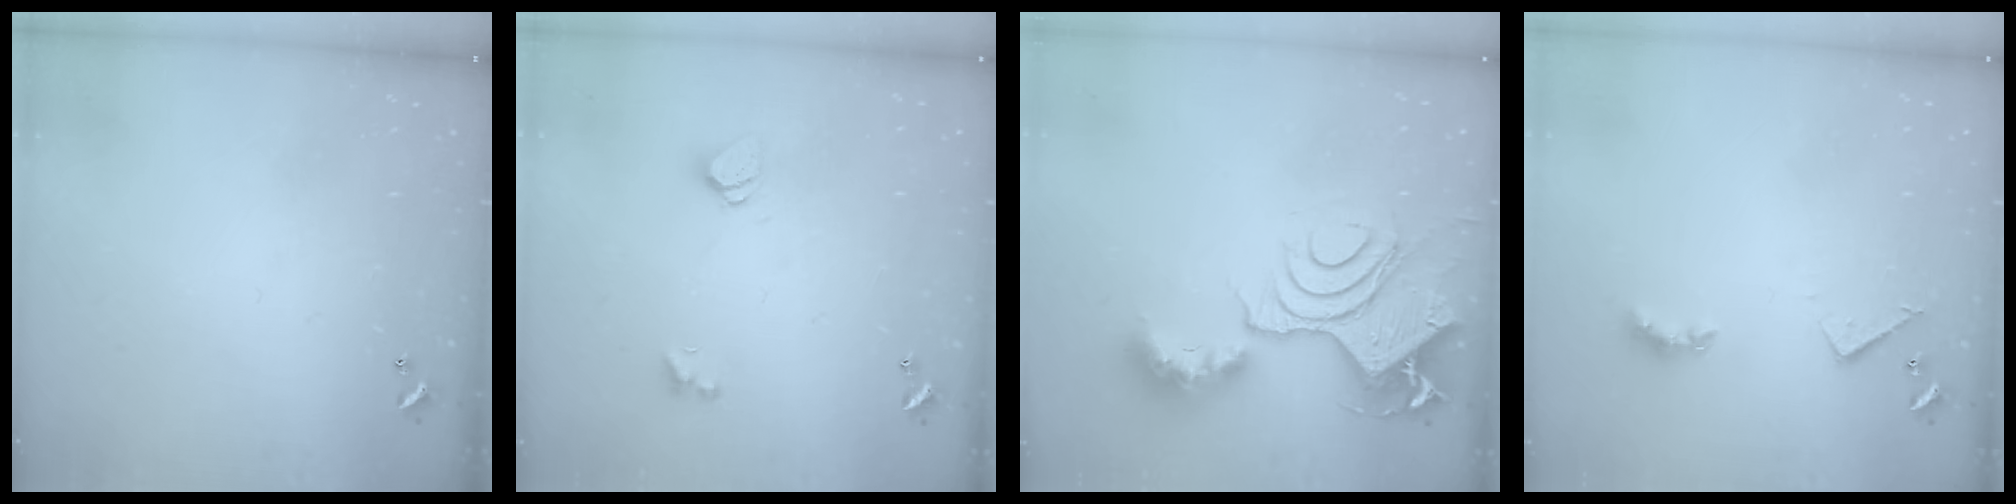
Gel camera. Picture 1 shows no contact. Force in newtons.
{"total": 1.6, "press": 1.6, "slide": 0.5}
{"total": 15.5, "press": 15.4, "slide": 1.8}
{"total": 3.5, "press": 3.4, "slide": 0.7}